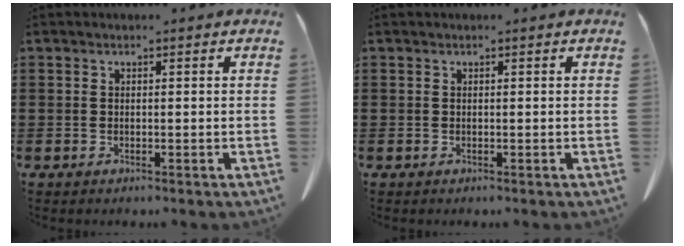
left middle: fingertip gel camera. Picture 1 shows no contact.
{"total": 0.0}